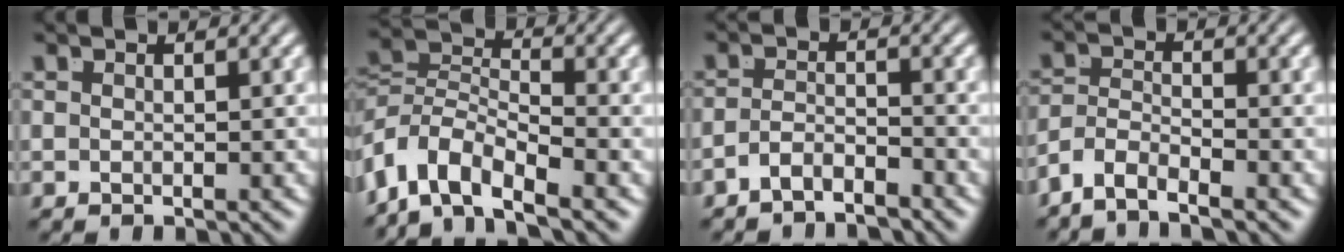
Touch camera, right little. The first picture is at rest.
{"total": 7.6, "force": [-3.3, 5.3, 4.4], "torque": [-0.106, -0.036, -0.049]}
{"total": 3.1, "force": [-3.0, 0.3, 0.8], "torque": [-0.005, -0.013, -0.048]}
{"total": 4.9, "force": [-3.1, 3.2, 1.9], "torque": [-0.050, -0.021, -0.056]}